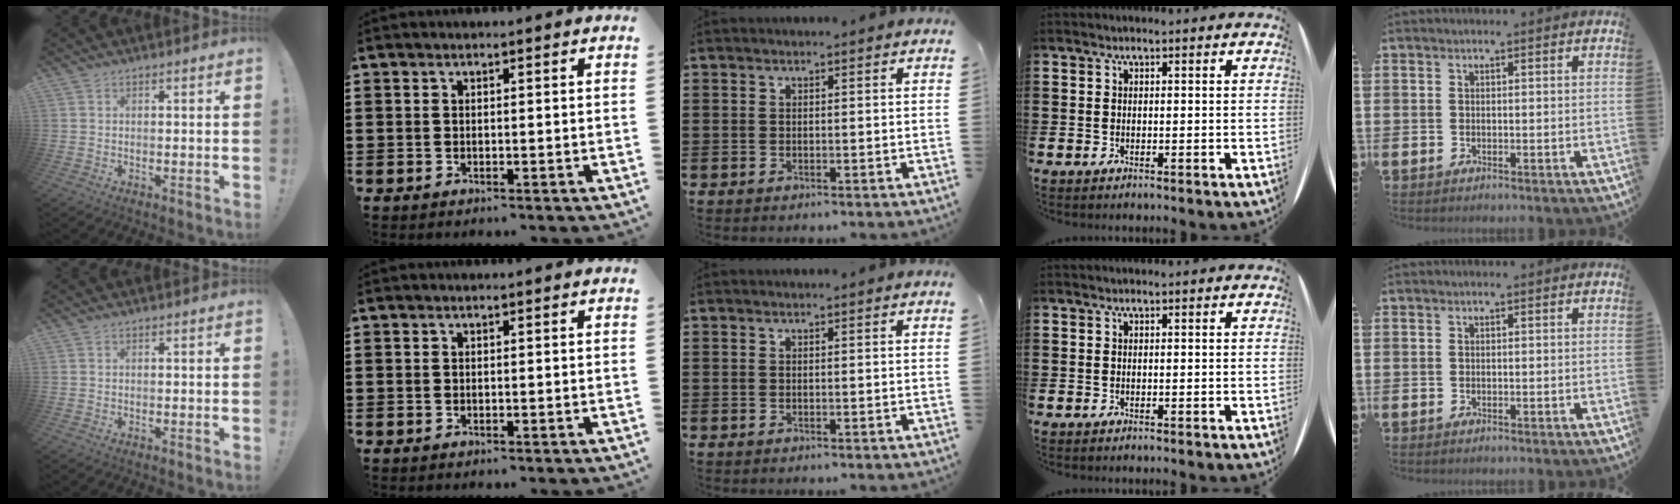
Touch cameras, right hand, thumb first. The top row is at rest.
{}